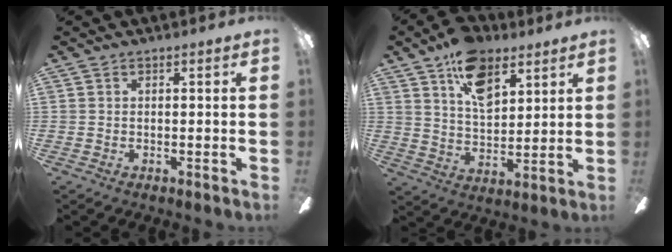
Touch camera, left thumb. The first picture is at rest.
{"total": 14.1, "force": [7.9, 8.1, 8.4], "torque": [-0.131, -0.021, 0.142]}